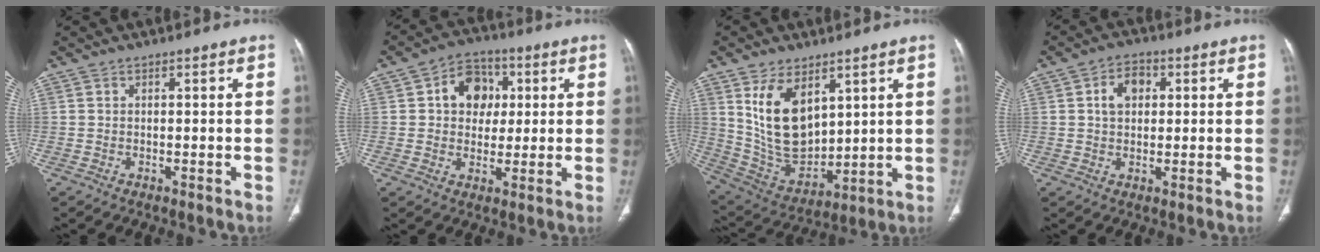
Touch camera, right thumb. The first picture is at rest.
{"total": 9.7, "force": [2.2, 7.7, 5.4], "torque": [-0.039, 0.005, 0.028]}
{"total": 15.1, "force": [5.7, 8.9, 10.8], "torque": [-0.163, -0.033, 0.135]}
{"total": 5.6, "force": [1.3, 4.0, 3.7], "torque": [-0.048, 0.009, 0.017]}